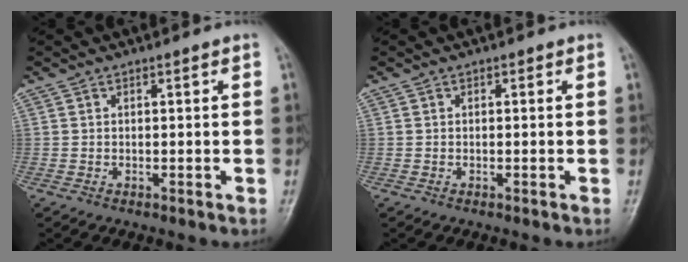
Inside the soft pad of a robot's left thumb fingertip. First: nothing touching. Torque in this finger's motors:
{"motor_torque": [-0.09, -0.06, 0.03, 0.01, 0.00]}